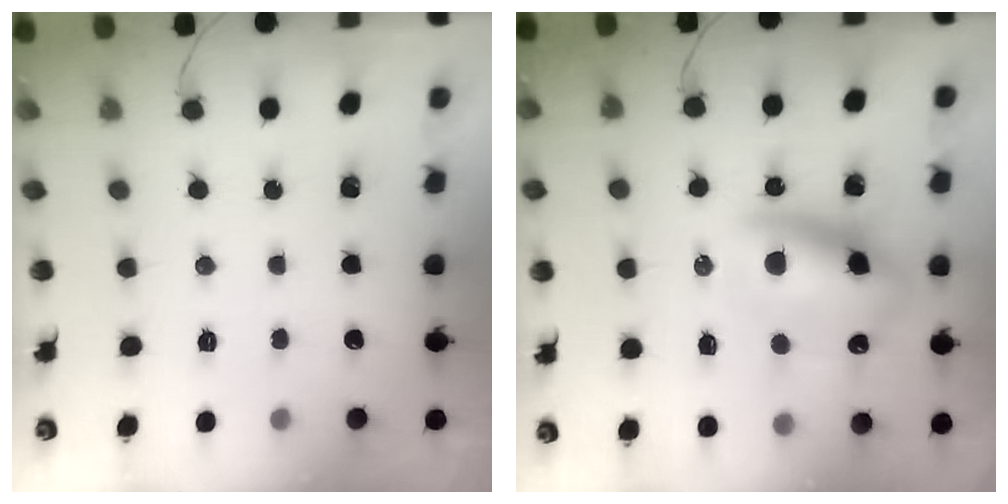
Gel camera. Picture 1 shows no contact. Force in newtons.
{"total": 14.0, "press": 13.6, "slide": 3.6}